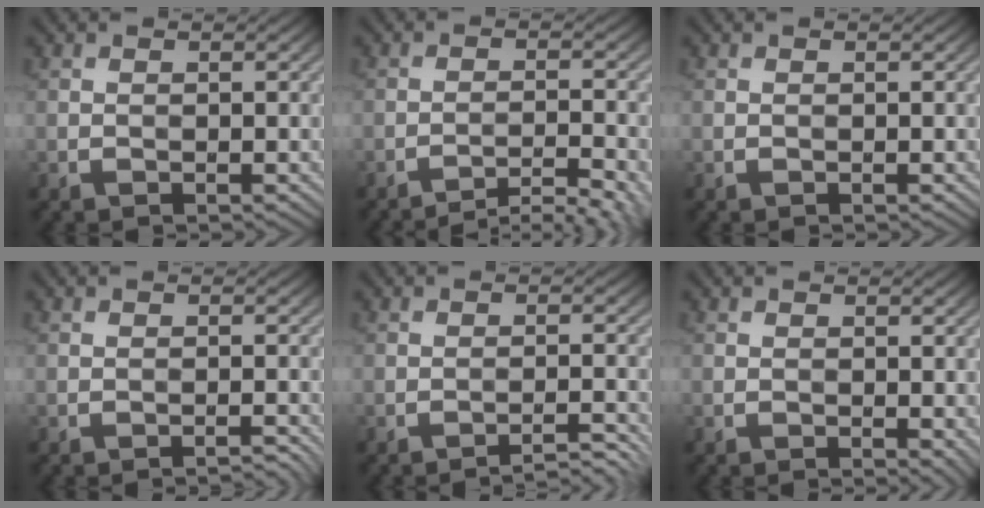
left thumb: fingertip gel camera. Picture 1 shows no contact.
{"total": 6.6, "force": [-5.6, 1.1, 3.3], "torque": [-0.051, 0.013, -0.075]}
{"total": 0.0}
{"total": 1.3, "force": [-1.1, 0.1, 0.6], "torque": [-0.001, 0.005, -0.022]}
{"total": 3.3, "force": [-2.9, 0.1, 1.5], "torque": [-0.019, 0.014, -0.050]}
{"total": 1.1, "force": [-0.3, 0.4, 1.0], "torque": [-0.015, -0.007, -0.004]}